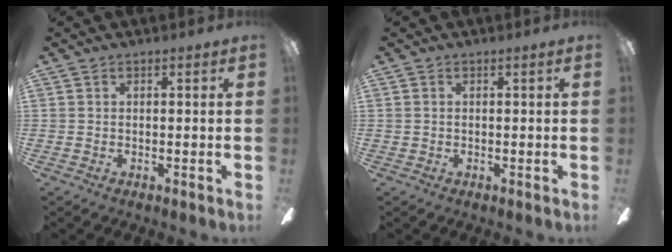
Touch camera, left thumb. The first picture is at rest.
{"total": 0.0}